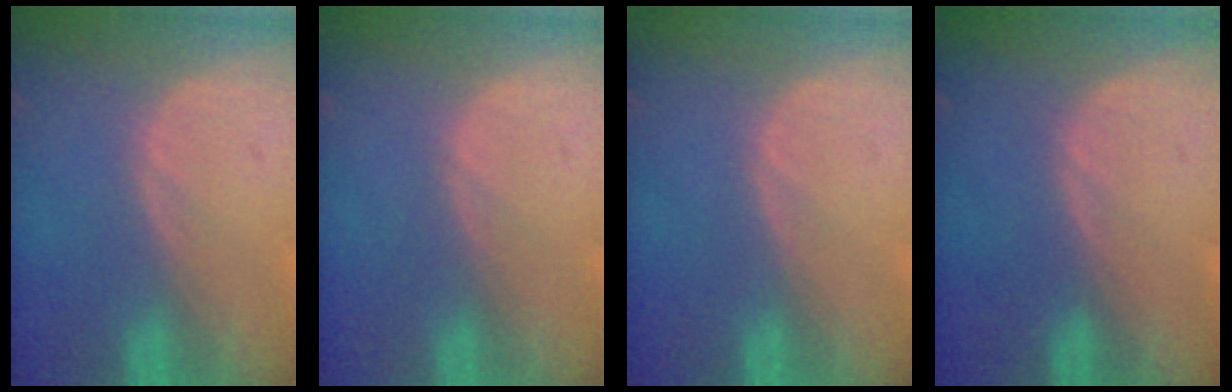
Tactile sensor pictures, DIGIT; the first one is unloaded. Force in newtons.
{"total": 0.0}
{"total": 0.0}
{"total": 0.0}